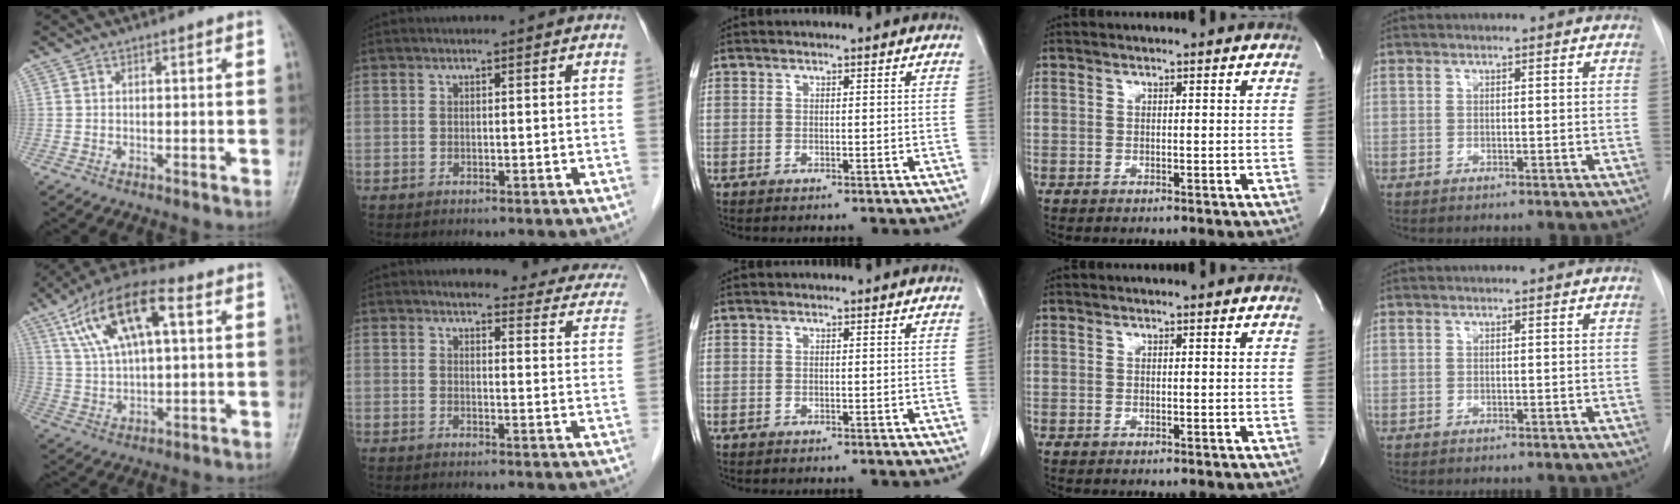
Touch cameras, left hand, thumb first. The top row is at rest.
{"thumb": {"total": 16.2, "force": [6.2, 6.9, 13.3], "torque": [-0.236, 0.014, 0.107]}, "index": {"total": 15.3, "force": [13.7, 3.9, 5.7], "torque": [-0.032, -0.022, 0.127]}}